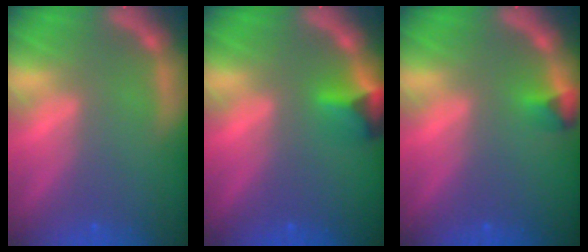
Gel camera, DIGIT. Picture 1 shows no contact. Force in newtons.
{"total": 2.9}
{"total": 1.4}